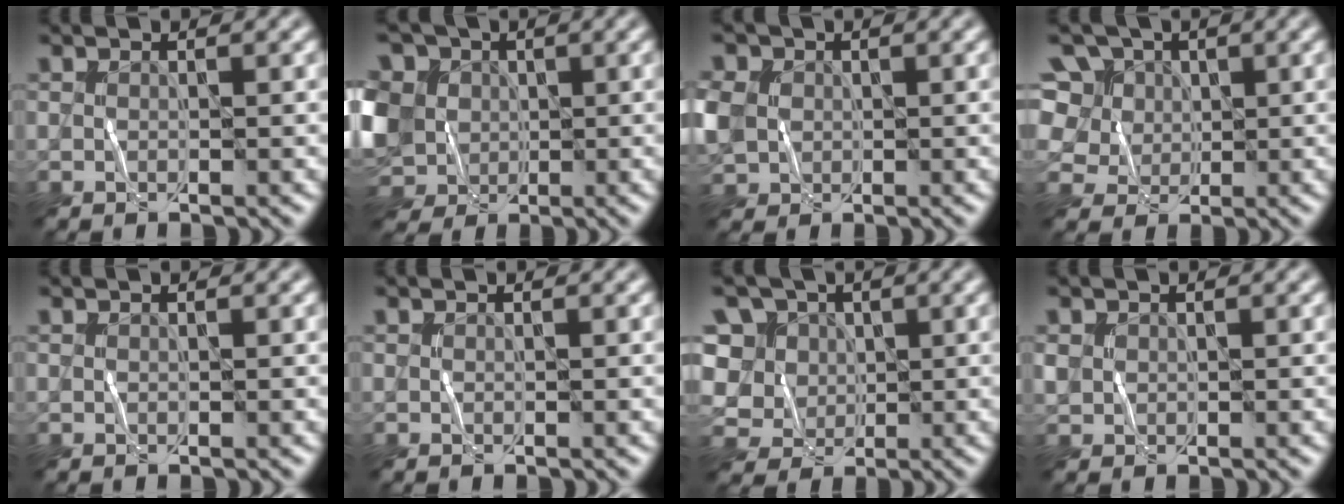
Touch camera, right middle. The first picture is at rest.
{"total": 11.6, "force": [1.6, 9.1, 7.0], "torque": [-0.152, 0.008, -0.005]}
{"total": 4.4, "force": [0.1, 3.7, 2.4], "torque": [-0.078, 0.008, -0.006]}
{"total": 10.2, "force": [4.1, 8.1, 4.7], "torque": [-0.105, 0.035, 0.056]}
{"total": 0.0}
{"total": 0.0}
{"total": 9.2, "force": [3.1, 7.8, 3.8], "torque": [-0.093, 0.025, 0.038]}
{"total": 0.9, "force": [0.2, 0.8, 0.3], "torque": [-0.005, 0.000, 0.004]}